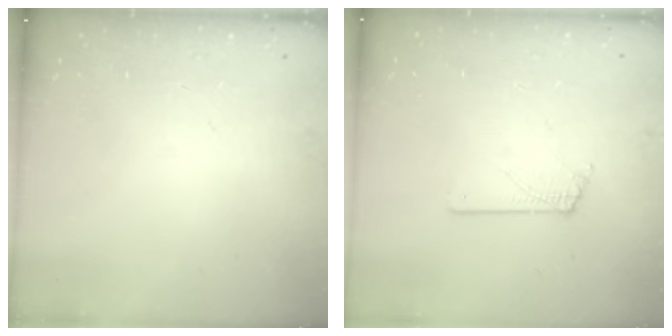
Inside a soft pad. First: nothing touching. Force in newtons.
{"total": 0.9, "press": 0.9, "slide": 0.0}